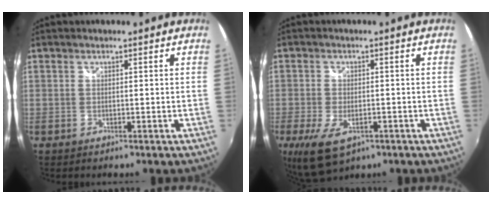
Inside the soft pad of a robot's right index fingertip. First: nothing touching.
{"total": 8.9, "force": [-4.2, 4.5, 6.4], "torque": [-0.143, -0.032, -0.073]}